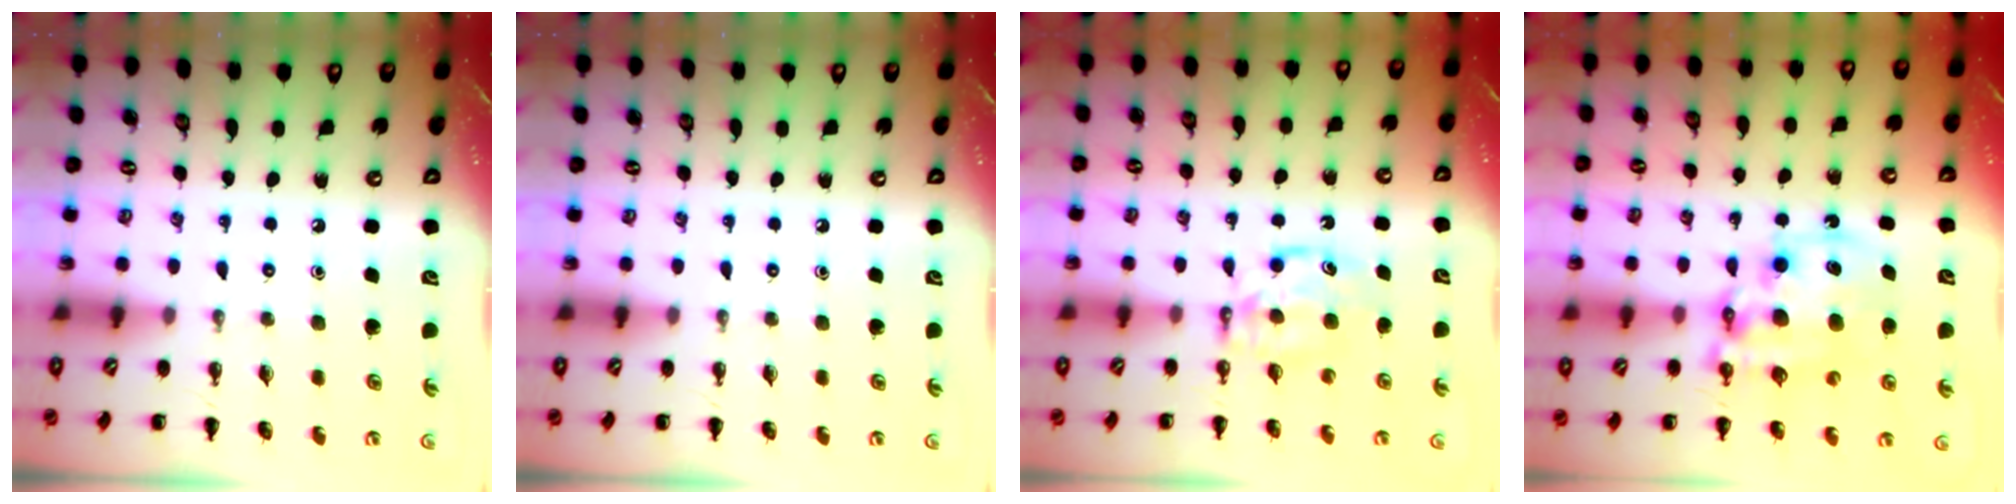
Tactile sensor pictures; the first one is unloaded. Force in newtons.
{"total": 0.0}
{"total": 7.0, "press": 6.9, "slide": 1.0}
{"total": 12.1, "press": 11.8, "slide": 2.8}